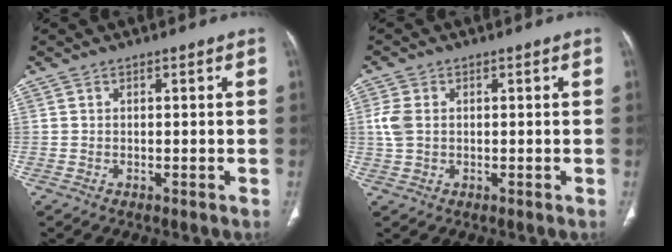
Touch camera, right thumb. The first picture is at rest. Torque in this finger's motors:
{"motor_torque": [1.89, 1.73, 0.63, -0.42, 0.11]}